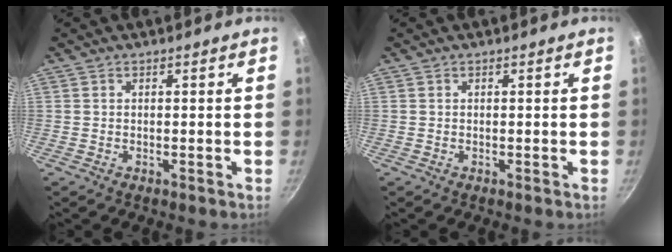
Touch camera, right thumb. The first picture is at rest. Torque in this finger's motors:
{"motor_torque": [0.00, 0.00, -0.07, 0.07, 0.00]}